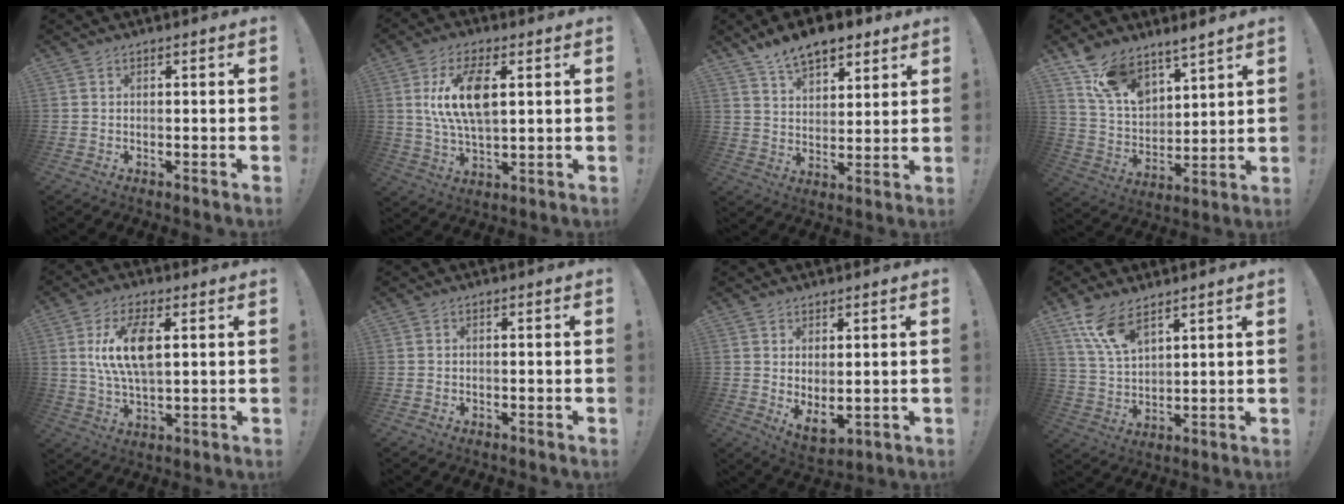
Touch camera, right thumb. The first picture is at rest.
{"total": 13.3, "force": [3.2, 6.7, 11.1], "torque": [-0.206, -0.007, 0.051]}
{"total": 10.4, "force": [7.8, 5.1, 4.6], "torque": [-0.080, -0.043, 0.148]}
{"total": 11.6, "force": [10.1, 4.6, 3.5], "torque": [-0.090, -0.070, 0.194]}
{"total": 12.5, "force": [2.9, 6.0, 10.5], "torque": [-0.196, -0.010, 0.045]}
{"total": 0.7, "force": [-0.4, 0.5, -0.1], "torque": [0.003, 0.002, -0.007]}
{"total": 4.7, "force": [2.2, 2.2, 3.5], "torque": [-0.042, -0.026, 0.045]}
{"total": 10.4, "force": [7.4, 4.2, 6.1], "torque": [-0.128, -0.030, 0.142]}